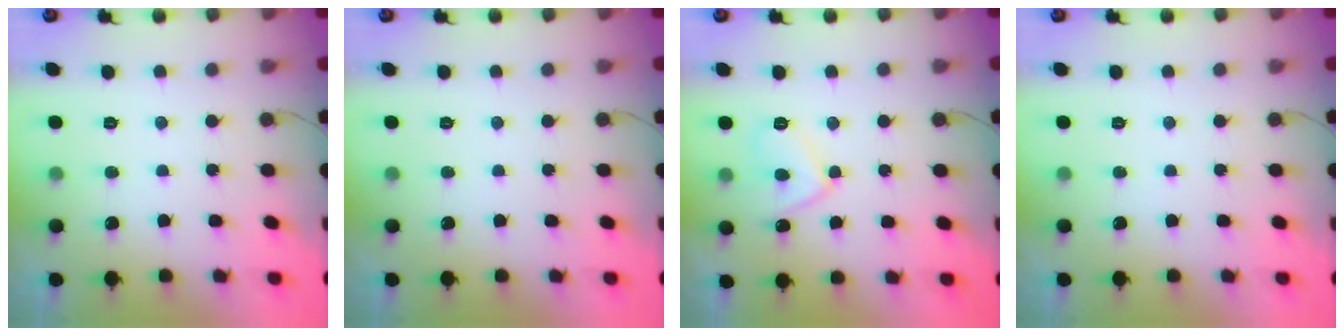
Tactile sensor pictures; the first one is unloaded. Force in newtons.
{"total": 0.0}
{"total": 8.2, "press": 8.1, "slide": 0.9}
{"total": 0.0}